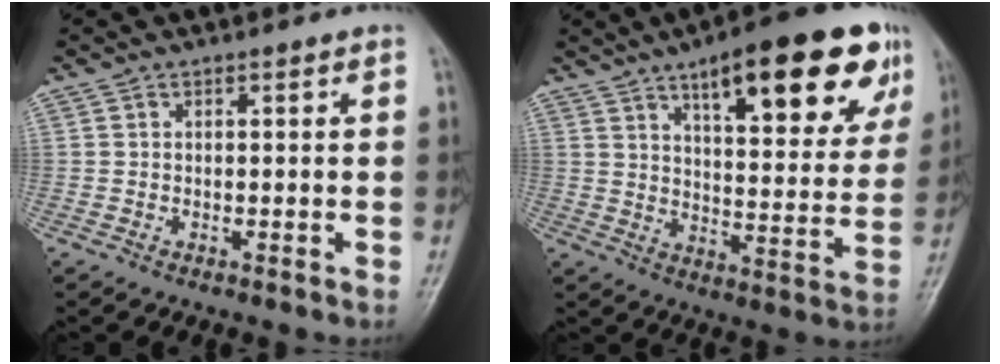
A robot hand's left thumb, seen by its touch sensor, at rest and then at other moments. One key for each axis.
{"total": 22.4, "fx": 12.4, "fy": 7.5, "fz": 17.1, "tx": -0.192, "ty": -0.029, "tz": 0.175}